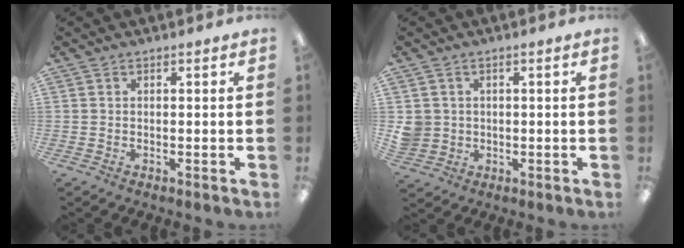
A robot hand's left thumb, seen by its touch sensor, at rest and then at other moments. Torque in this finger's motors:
{"motor_torque": [-0.19, 0.19, 0.28, -0.23, 0.00]}